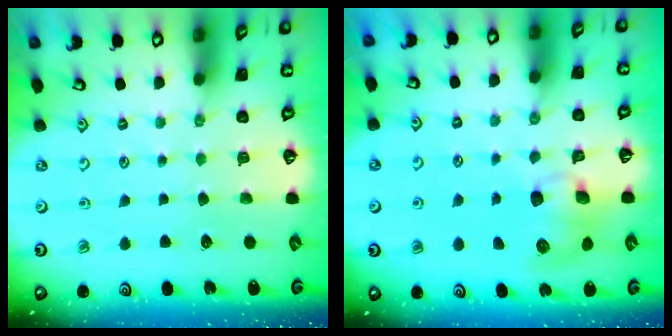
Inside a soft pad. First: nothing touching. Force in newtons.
{"total": 9.4, "press": 9.3, "slide": 0.8}